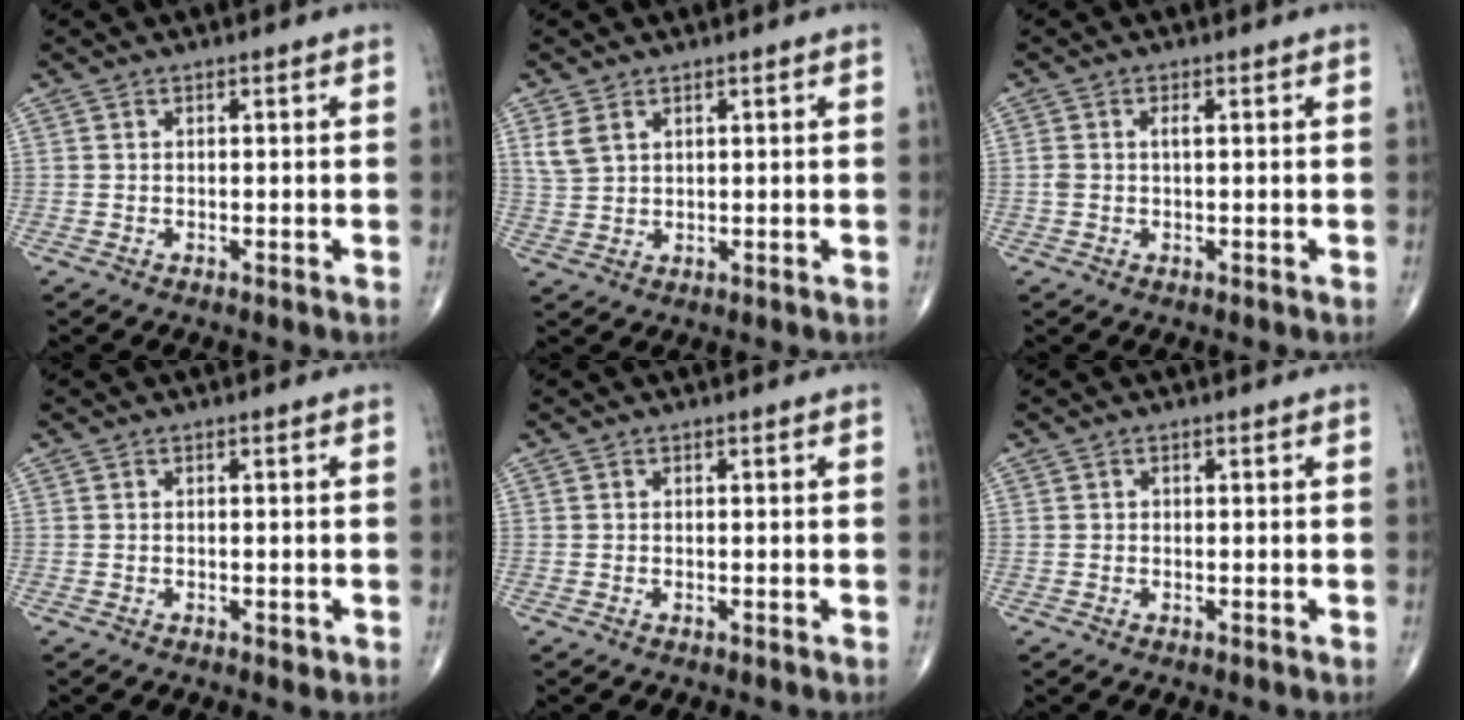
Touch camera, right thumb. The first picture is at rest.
{"total": 3.7, "force": [2.0, 2.3, 2.1], "torque": [-0.045, -0.003, 0.050]}
{"total": 1.6, "force": [0.2, 0.6, 1.4], "torque": [-0.038, 0.009, 0.006]}
{"total": 0.9, "force": [-0.3, 0.5, 0.6], "torque": [-0.010, -0.002, -0.003]}
{"total": 0.0}
{"total": 0.0}